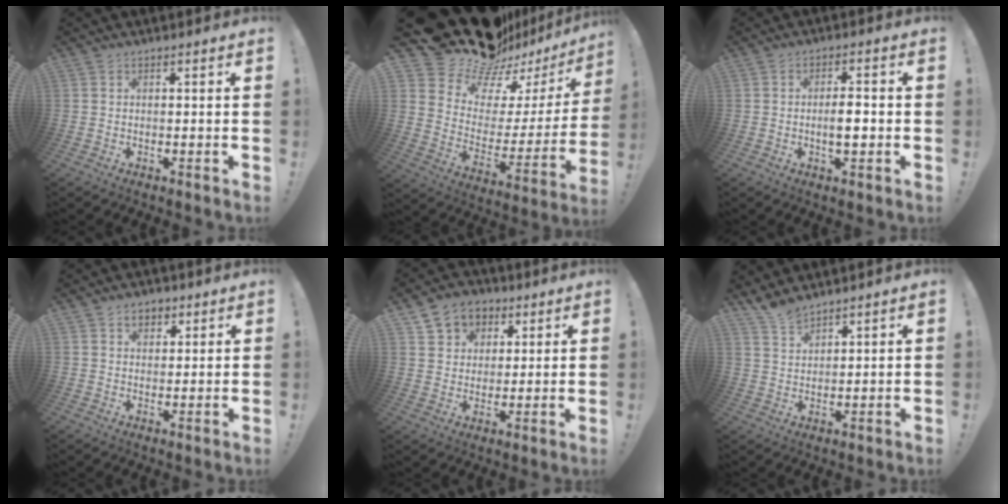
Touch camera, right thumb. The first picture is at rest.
{"total": 19.4, "force": [16.8, 8.3, 4.8], "torque": [-0.088, -0.133, 0.316]}
{"total": 5.2, "force": [-1.2, 1.8, 4.8], "torque": [-0.073, 0.000, -0.025]}
{"total": 4.3, "force": [2.2, 3.3, 1.6], "torque": [-0.011, -0.007, 0.037]}
{"total": 8.9, "force": [4.1, 7.5, 2.6], "torque": [-0.037, -0.018, 0.082]}
{"total": 5.2, "force": [4.8, 1.3, 1.5], "torque": [-0.030, -0.030, 0.089]}